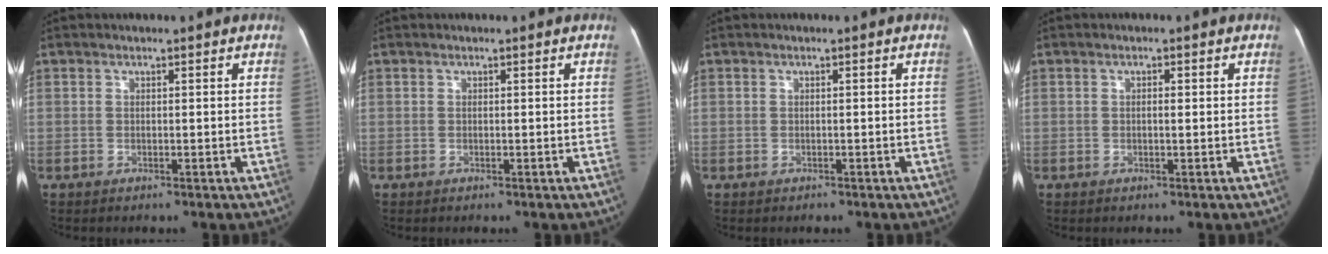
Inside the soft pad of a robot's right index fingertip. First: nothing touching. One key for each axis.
{"total": 0.0}
{"total": 0.9, "fx": -0.4, "fy": 0.8, "fz": -0.1, "tx": -0.004, "ty": 0.005, "tz": -0.005}
{"total": 1.0, "fx": 0.1, "fy": 0.3, "fz": 1.0, "tx": -0.018, "ty": 0.002, "tz": 0.001}